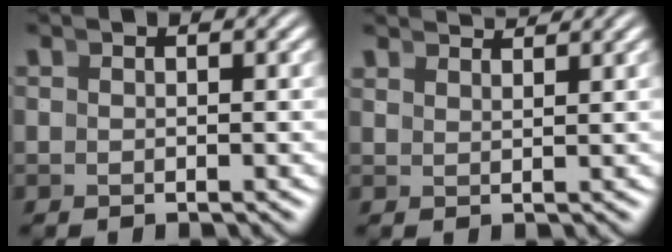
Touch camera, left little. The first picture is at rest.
{"total": 2.8, "force": [2.7, -0.9, 0.3], "torque": [0.012, 0.005, 0.049]}